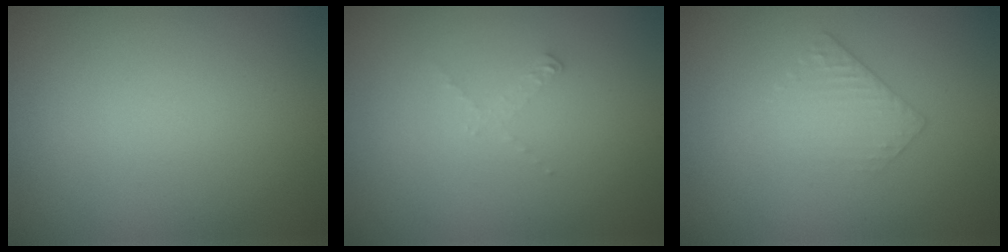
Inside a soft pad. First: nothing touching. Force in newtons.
{"total": 0.8, "press": 0.8, "slide": 0.1}
{"total": 1.9, "press": 1.9, "slide": 0.5}